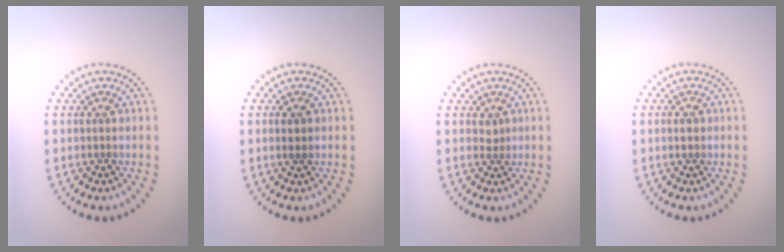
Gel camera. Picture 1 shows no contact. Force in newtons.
{"total": 1.2, "press": 1.1, "slide": 0.4}
{"total": 0.9, "press": 0.6, "slide": 0.6}
{"total": 1.2, "press": 1.2, "slide": 0.0}